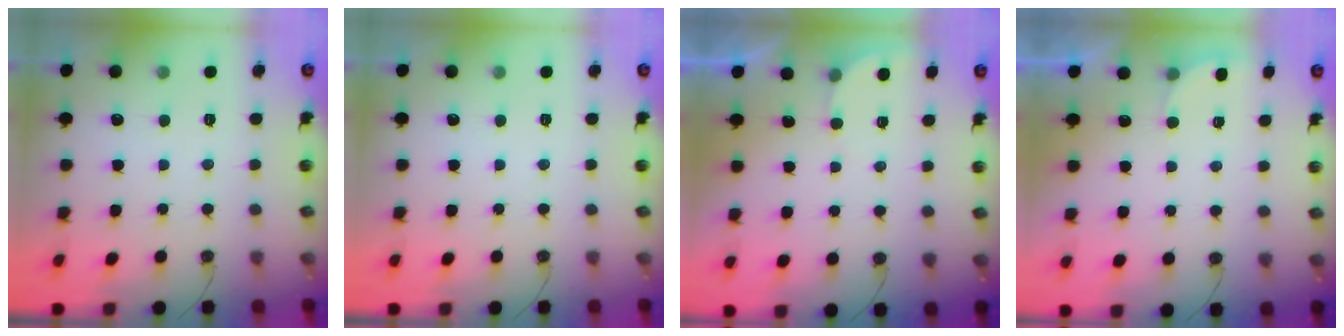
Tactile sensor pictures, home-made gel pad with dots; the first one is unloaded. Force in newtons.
{"total": 0.0}
{"total": 1.4, "press": 1.4, "slide": 0.1}
{"total": 2.2, "press": 2.0, "slide": 1.0}